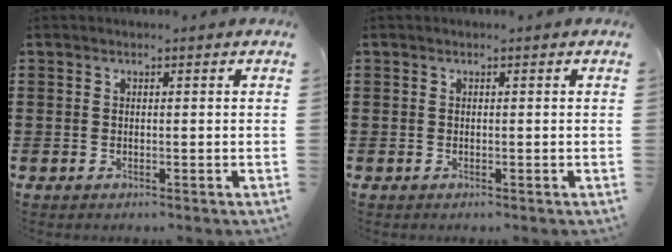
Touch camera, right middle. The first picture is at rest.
{"total": 0.0}